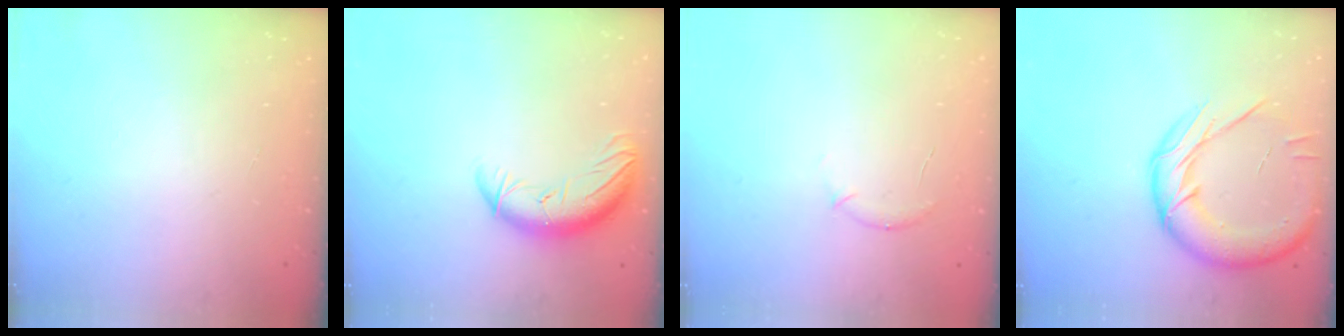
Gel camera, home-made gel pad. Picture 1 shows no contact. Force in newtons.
{"total": 10.5, "press": 10.2, "slide": 2.4}
{"total": 6.1, "press": 5.9, "slide": 1.3}
{"total": 18.0, "press": 17.8, "slide": 2.5}